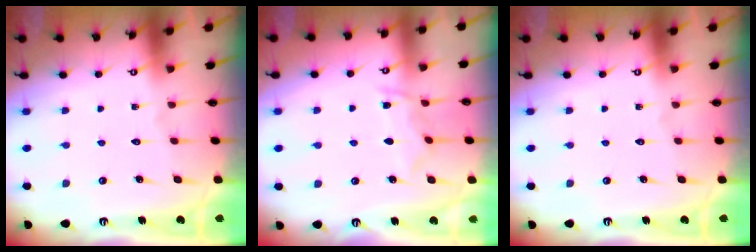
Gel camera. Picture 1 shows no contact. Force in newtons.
{"total": 6.8, "press": 6.8, "slide": 0.9}
{"total": 0.0}